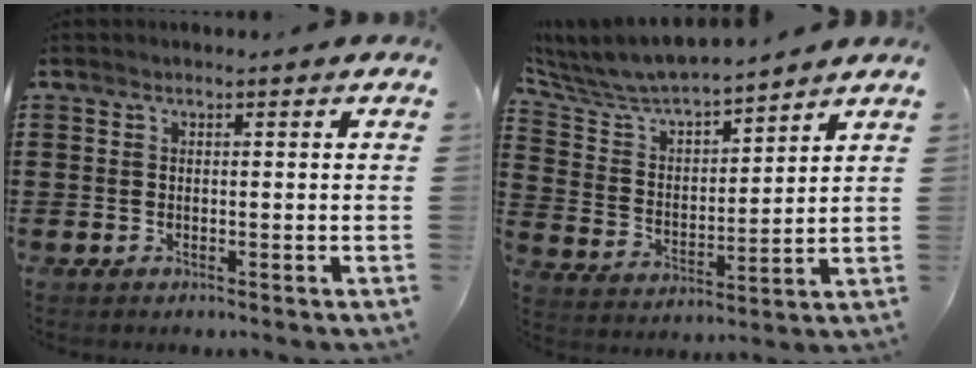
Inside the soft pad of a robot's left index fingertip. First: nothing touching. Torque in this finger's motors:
{"motor_torque": [1.22, 0.92, 0.26, 0.11]}